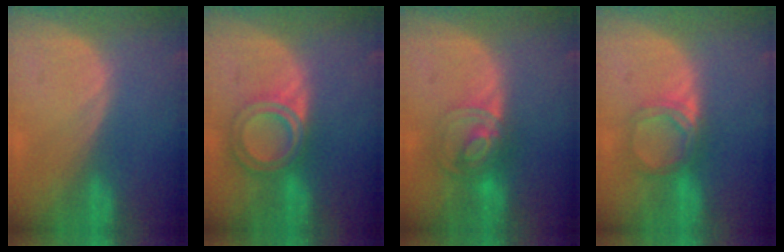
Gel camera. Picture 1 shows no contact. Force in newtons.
{"total": 6.9, "press": 6.1, "slide": 3.1}
{"total": 7.5, "press": 6.1, "slide": 4.3}
{"total": 5.2, "press": 4.8, "slide": 1.9}